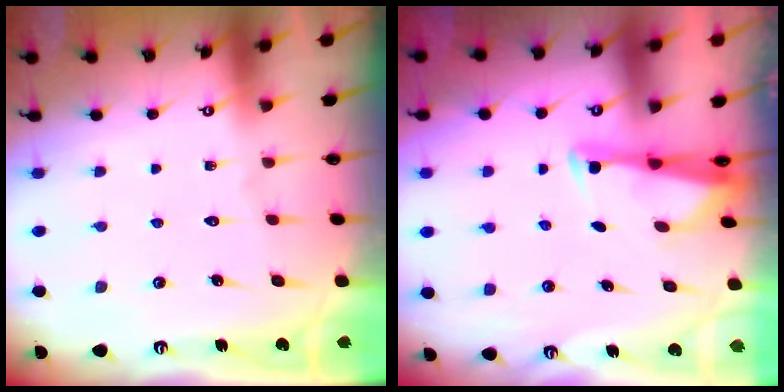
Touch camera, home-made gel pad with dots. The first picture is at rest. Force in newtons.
{"total": 2.8, "press": 2.8, "slide": 0.6}